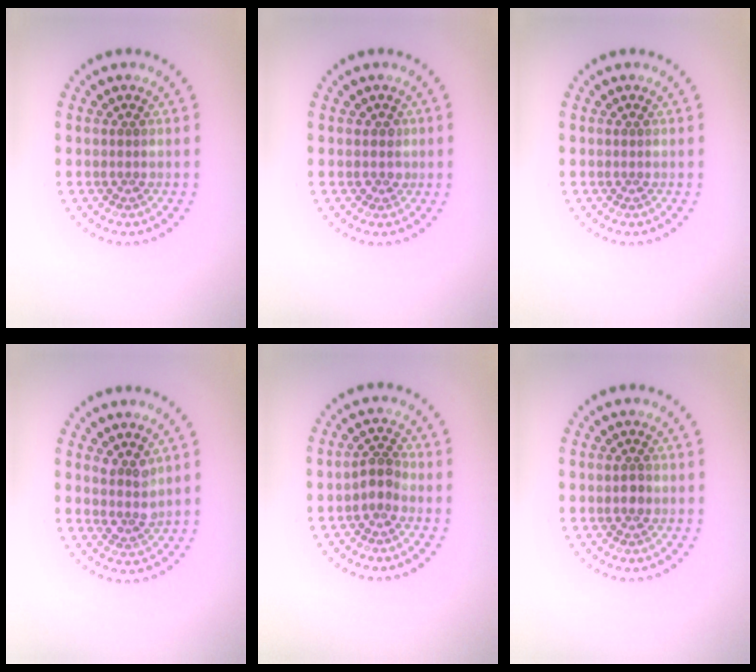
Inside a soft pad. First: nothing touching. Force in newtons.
{"total": 0.8, "press": 0.6, "slide": 0.5}
{"total": 0.0}
{"total": 2.0, "press": 1.6, "slide": 1.2}
{"total": 1.9, "press": 1.5, "slide": 1.1}
{"total": 0.9, "press": 0.8, "slide": 0.1}